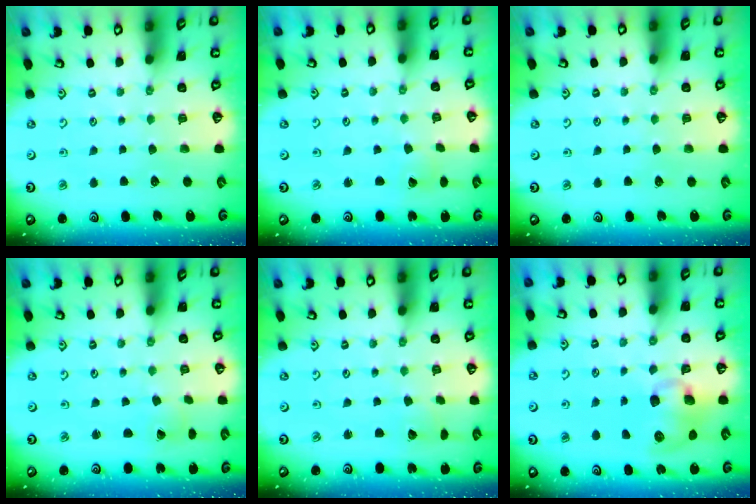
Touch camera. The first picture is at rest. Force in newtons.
{"total": 1.0, "press": 1.0, "slide": 0.1}
{"total": 0.0}
{"total": 0.5, "press": 0.5, "slide": 0.0}
{"total": 1.2, "press": 1.2, "slide": 0.1}
{"total": 9.9, "press": 9.8, "slide": 1.1}